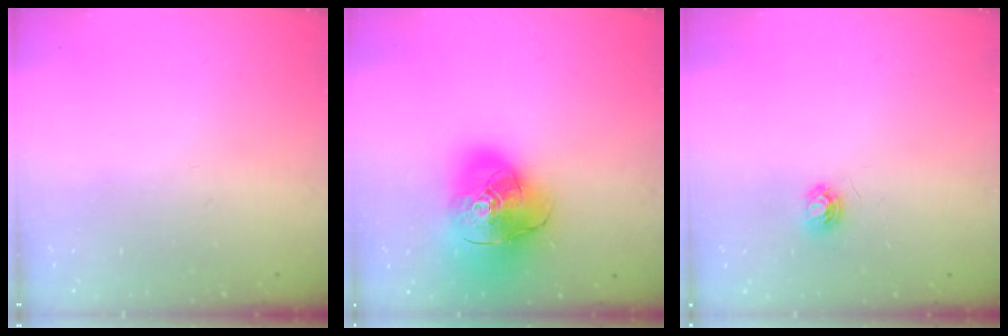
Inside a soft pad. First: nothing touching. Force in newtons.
{"total": 22.5, "press": 22.3, "slide": 3.4}
{"total": 3.7, "press": 3.7, "slide": 0.4}